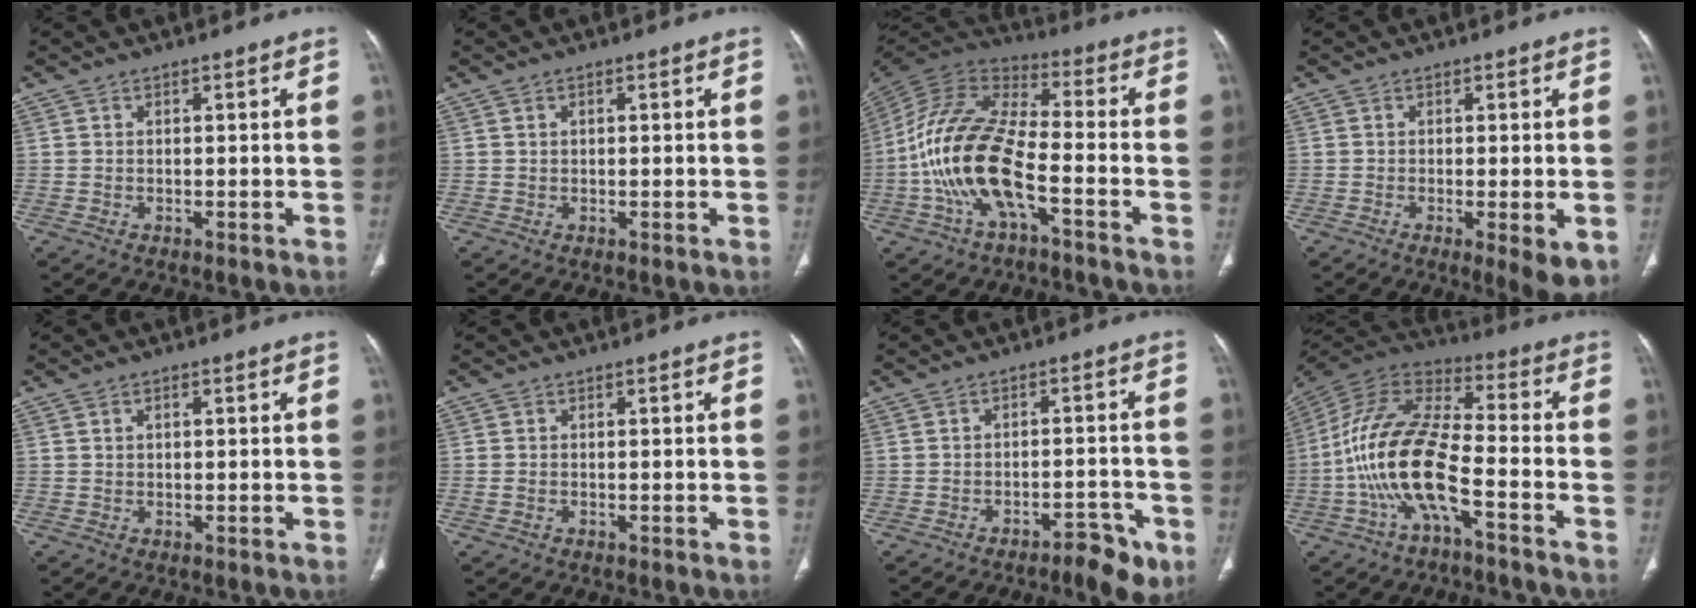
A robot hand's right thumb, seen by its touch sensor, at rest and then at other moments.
{"total": 0.7, "force": [0.3, 0.5, 0.5], "torque": [-0.006, 0.000, 0.005]}
{"total": 18.1, "force": [-5.4, 7.6, 15.5], "torque": [-0.319, 0.045, -0.104]}
{"total": 5.9, "force": [-1.5, 1.3, 5.5], "torque": [-0.086, -0.019, -0.021]}
{"total": 0.9, "force": [0.3, 0.6, 0.6], "torque": [-0.007, 0.000, 0.006]}
{"total": 1.0, "force": [-0.3, 0.7, 0.7], "torque": [-0.022, 0.001, -0.003]}
{"total": 7.4, "force": [-4.9, 2.8, 4.8], "torque": [-0.047, 0.039, -0.064]}
{"total": 16.7, "force": [-5.8, 6.1, 14.5], "torque": [-0.299, 0.059, -0.113]}